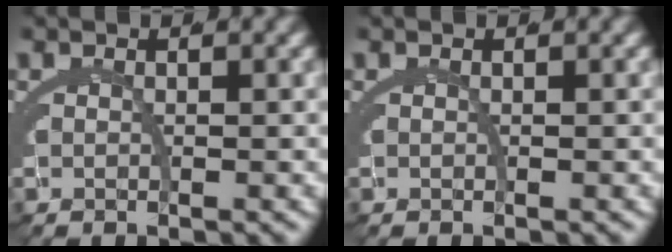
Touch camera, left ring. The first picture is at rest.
{"total": 0.0}